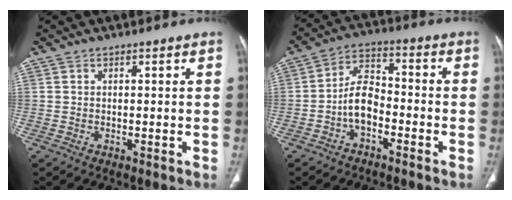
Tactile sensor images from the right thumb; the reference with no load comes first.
{"total": 7.6, "force": [-3.0, 4.4, 5.4], "torque": [-0.091, 0.038, -0.065]}